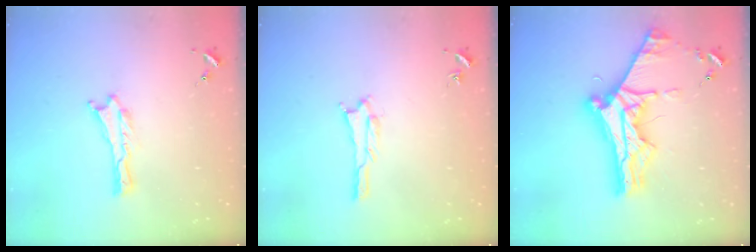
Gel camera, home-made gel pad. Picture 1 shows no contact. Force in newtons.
{"total": 1.1, "press": 1.1, "slide": 0.1}
{"total": 10.9, "press": 10.8, "slide": 1.0}